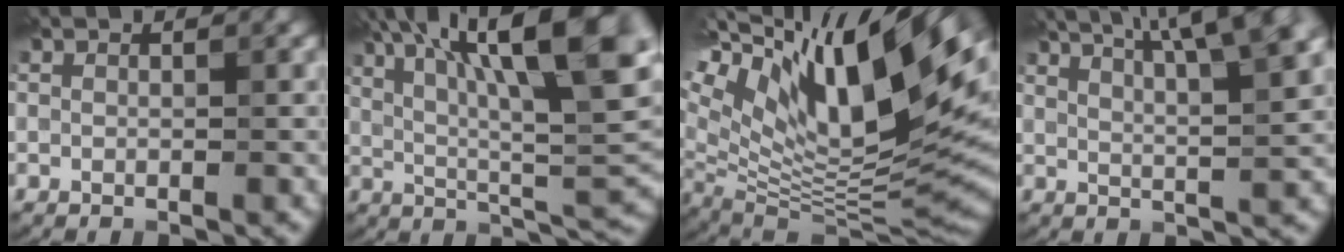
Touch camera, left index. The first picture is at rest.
{"total": 16.3, "force": [7.1, 4.6, 13.9], "torque": [-0.224, 0.019, 0.116]}
{"total": 18.2, "force": [7.6, 6.5, 15.2], "torque": [-0.271, 0.030, 0.138]}
{"total": 11.4, "force": [7.0, 3.1, 8.4], "torque": [-0.097, 0.043, 0.070]}